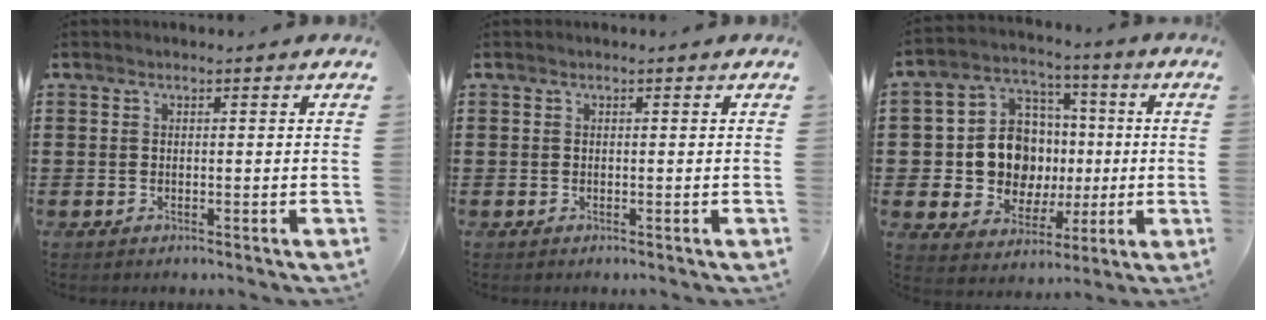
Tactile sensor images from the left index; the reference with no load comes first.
{"total": 0.0}
{"total": 11.1, "force": [0.0, 10.0, 4.8], "torque": [-0.132, 0.009, 0.009]}